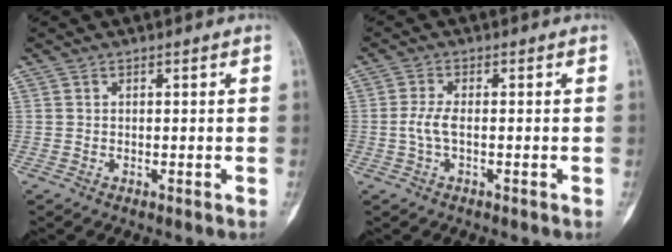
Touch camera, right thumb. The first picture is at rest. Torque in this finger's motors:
{"motor_torque": [1.70, 1.66, 1.27, -0.27, 0.45]}